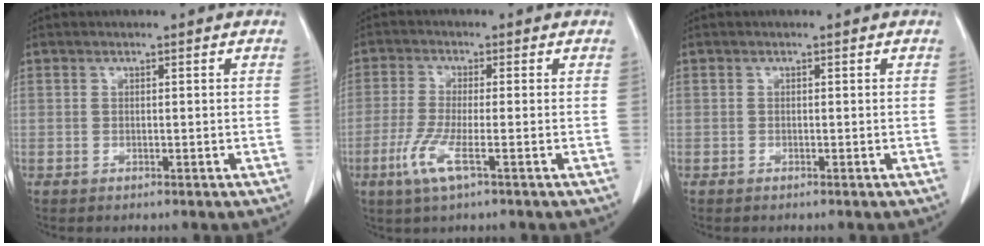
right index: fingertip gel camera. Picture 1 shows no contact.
{"total": 5.6, "force": [-2.5, 0.4, 5.0], "torque": [-0.110, -0.015, -0.052]}
{"total": 0.0}